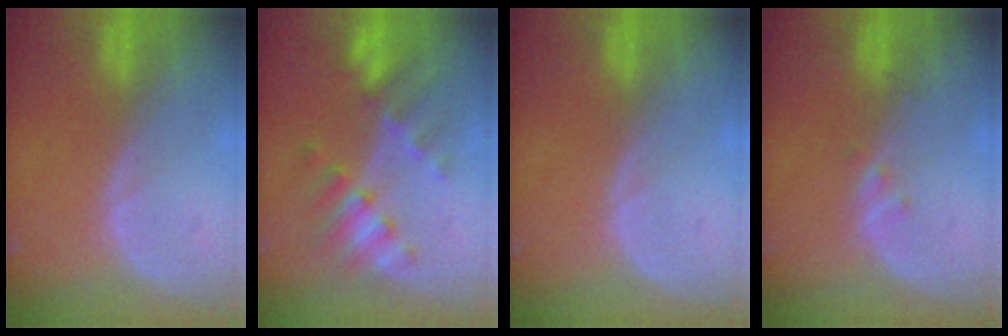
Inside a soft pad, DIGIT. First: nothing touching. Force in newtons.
{"total": 7.6, "press": 7.1, "slide": 2.8}
{"total": 0.0}
{"total": 1.1, "press": 1.1, "slide": 0.1}